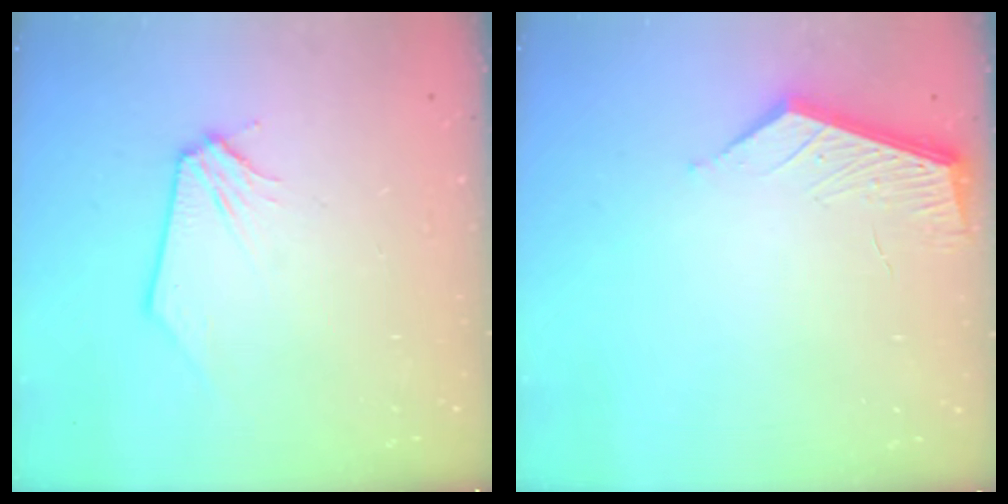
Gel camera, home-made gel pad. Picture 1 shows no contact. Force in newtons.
{"total": 4.5, "press": 4.5, "slide": 0.2}